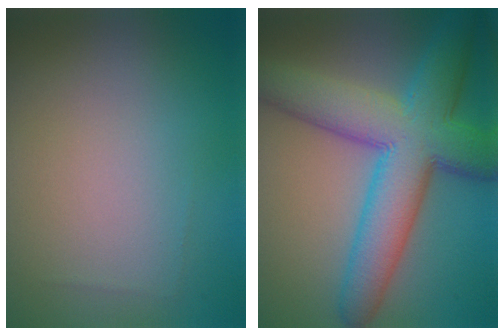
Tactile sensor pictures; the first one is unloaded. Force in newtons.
{"total": 10.9, "press": 10.9, "slide": 0.2}